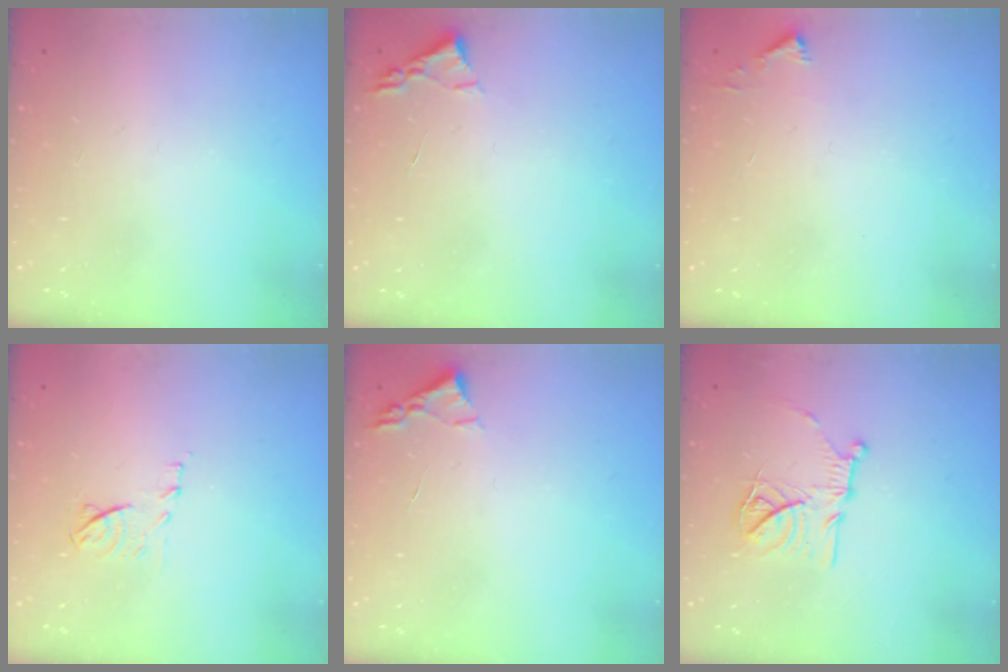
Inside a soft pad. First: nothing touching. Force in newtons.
{"total": 2.4, "press": 2.3, "slide": 0.3}
{"total": 2.3, "press": 2.3, "slide": 0.2}
{"total": 7.6, "press": 7.6, "slide": 0.7}
{"total": 2.4, "press": 2.3, "slide": 0.3}
{"total": 14.9, "press": 14.8, "slide": 1.4}